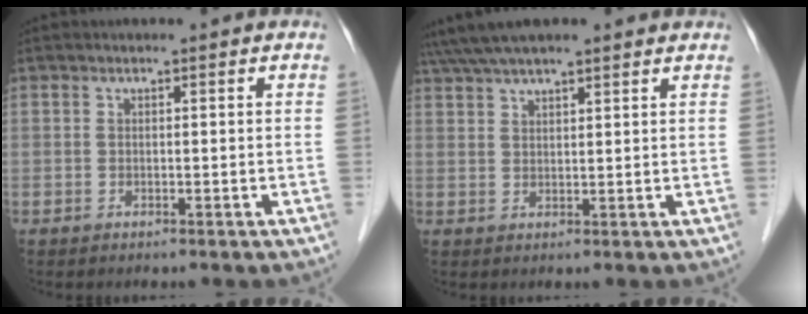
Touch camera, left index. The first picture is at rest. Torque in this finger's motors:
{"motor_torque": [0.58, -0.75, 0.99, 0.21]}